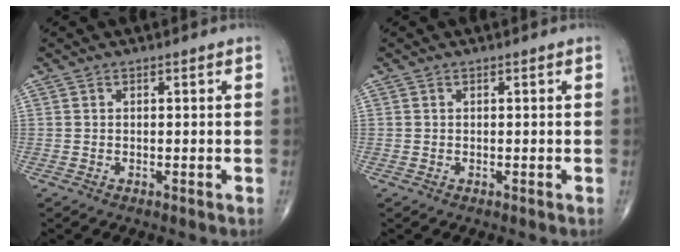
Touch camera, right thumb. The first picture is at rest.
{"total": 0.0}